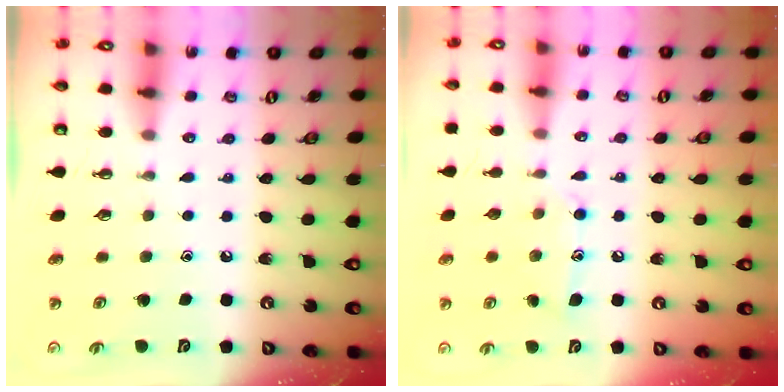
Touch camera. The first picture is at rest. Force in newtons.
{"total": 9.6, "press": 9.6, "slide": 0.5}